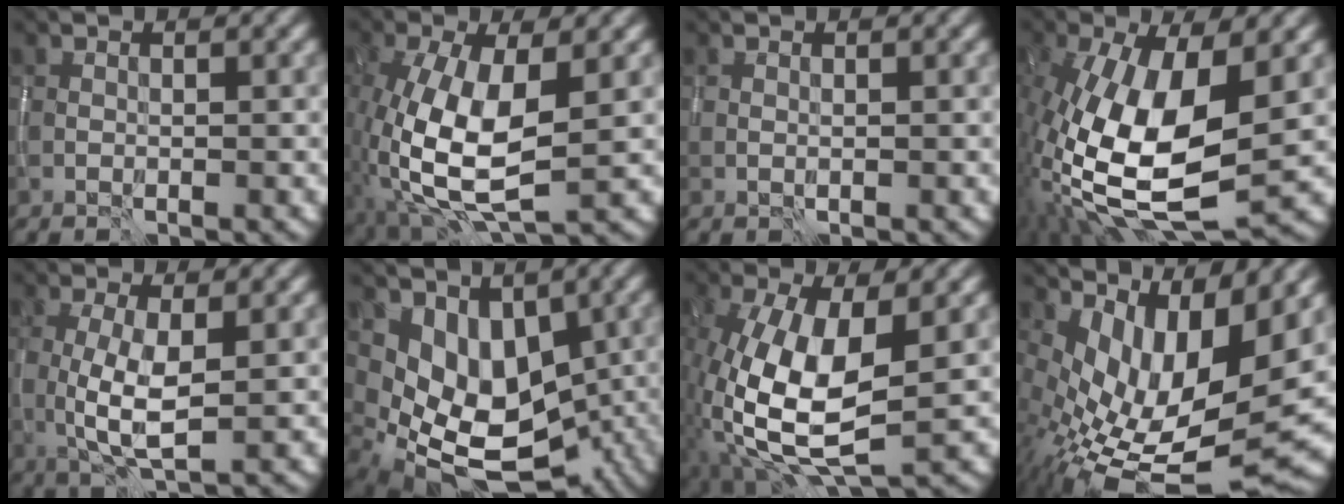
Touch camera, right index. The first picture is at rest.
{"total": 9.0, "force": [-1.3, 4.0, 8.0], "torque": [-0.182, -0.007, -0.022]}
{"total": 0.0}
{"total": 13.5, "force": [-1.0, 6.1, 12.0], "torque": [-0.244, -0.021, -0.016]}
{"total": 4.8, "force": [-0.2, 1.5, 4.5], "torque": [-0.095, -0.006, 0.000]}
{"total": 9.2, "force": [0.3, 6.8, 6.2], "torque": [-0.086, -0.025, 0.024]}
{"total": 10.1, "force": [-1.3, 4.7, 8.9], "torque": [-0.200, -0.007, -0.024]}
{"total": 13.6, "force": [0.7, 6.7, 11.8], "torque": [-0.186, -0.012, 0.026]}